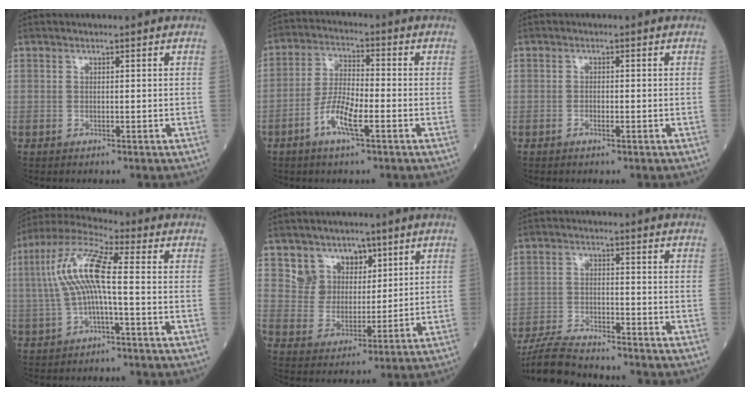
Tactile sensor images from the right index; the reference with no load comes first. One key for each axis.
{"total": 7.1, "fx": -3.1, "fy": 1.4, "fz": 6.2, "tx": -0.127, "ty": -0.002, "tz": -0.063}
{"total": 1.0, "fx": -0.5, "fy": 0.2, "fz": 0.8, "tx": -0.016, "ty": 0.001, "tz": -0.008}
{"total": 10.3, "fx": 0.2, "fy": 1.4, "fz": 10.2, "tx": -0.215, "ty": 0.028, "tz": -0.003}
{"total": 6.8, "fx": 4.2, "fy": 5.3, "fz": 1.0, "tx": -0.018, "ty": 0.012, "tz": 0.083}
{"total": 9.1, "fx": -8.6, "fy": 0.7, "fz": 3.0, "tx": -0.055, "ty": -0.018, "tz": -0.151}